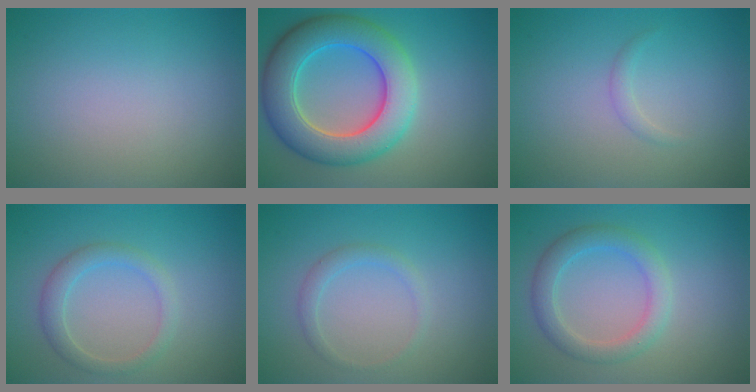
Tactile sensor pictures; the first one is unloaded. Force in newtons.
{"total": 8.5, "press": 8.4, "slide": 0.4}
{"total": 0.8, "press": 0.8, "slide": 0.0}
{"total": 2.3, "press": 2.3, "slide": 0.1}
{"total": 1.4, "press": 1.4, "slide": 0.1}
{"total": 3.1, "press": 3.1, "slide": 0.0}